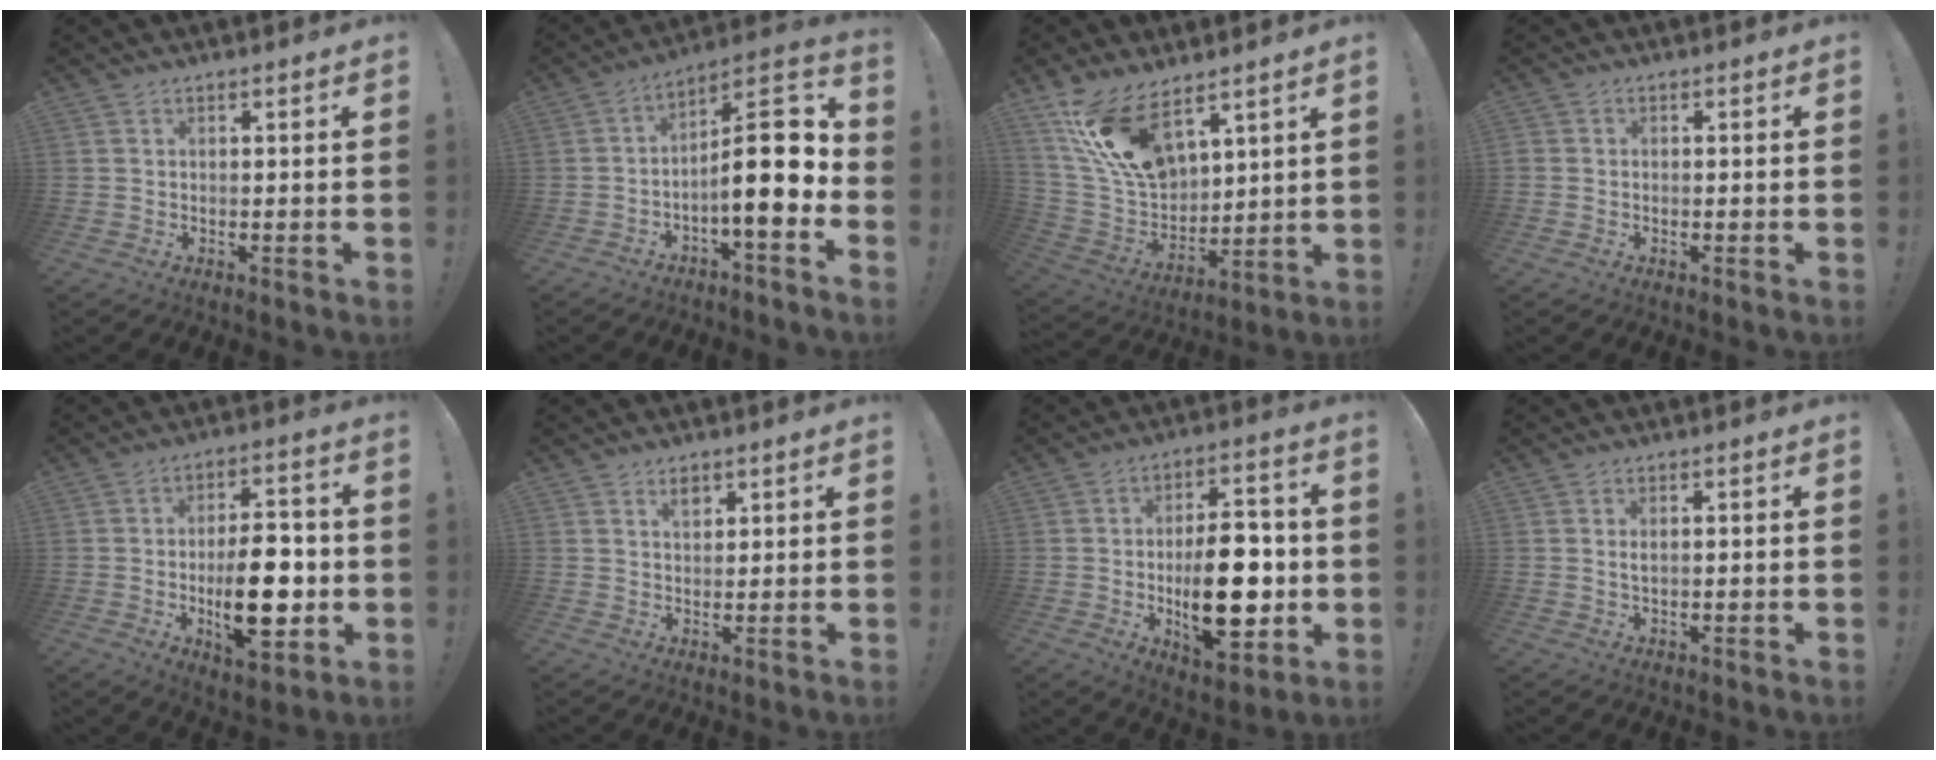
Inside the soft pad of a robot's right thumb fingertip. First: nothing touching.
{"total": 15.2, "force": [-1.8, 4.3, 14.4], "torque": [-0.218, 0.011, -0.029]}
{"total": 17.4, "force": [11.3, 8.6, 10.0], "torque": [-0.199, -0.071, 0.215]}
{"total": 0.6, "force": [-0.2, 0.5, 0.1], "torque": [-0.001, 0.002, -0.004]}
{"total": 16.6, "force": [-2.5, 8.1, 14.3], "torque": [-0.220, 0.003, -0.038]}
{"total": 3.5, "force": [2.4, 2.1, 1.5], "torque": [-0.006, -0.013, 0.040]}
{"total": 19.5, "force": [-1.9, 10.0, 16.6], "torque": [-0.250, -0.001, -0.028]}
{"total": 1.2, "force": [0.6, 0.2, 1.0], "torque": [-0.015, -0.002, 0.008]}